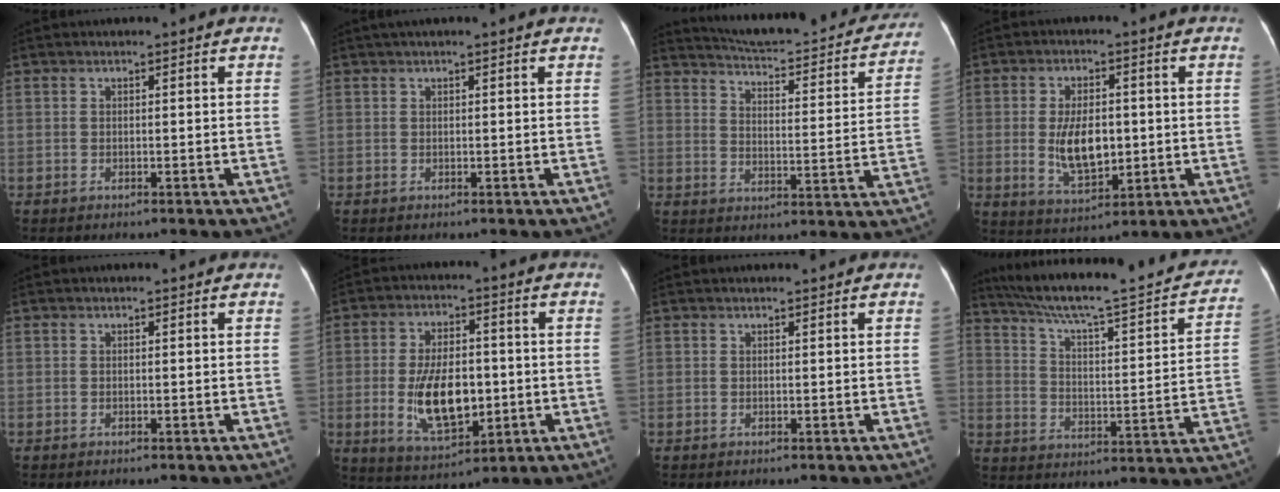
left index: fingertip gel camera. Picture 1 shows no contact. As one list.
[{"total": 3.5, "force": [2.9, 0.0, 2.0], "torque": [-0.025, 0.036, 0.038]}, {"total": 23.3, "force": [21.4, 3.9, 8.4], "torque": [-0.117, -0.040, 0.261]}, {"total": 8.3, "force": [-0.3, 4.0, 7.2], "torque": [-0.143, -0.003, 0.004]}, {"total": 0.6, "force": [0.6, 0.1, 0.1], "torque": [-0.006, 0.001, 0.003]}, {"total": 11.3, "force": [-1.5, 5.4, 9.8], "torque": [-0.191, -0.002, -0.015]}, {"total": 2.2, "force": [2.1, 0.2, 0.5], "torque": [-0.009, 0.018, 0.028]}, {"total": 27.2, "force": [23.1, 3.7, 13.8], "torque": [-0.215, -0.007, 0.309]}]